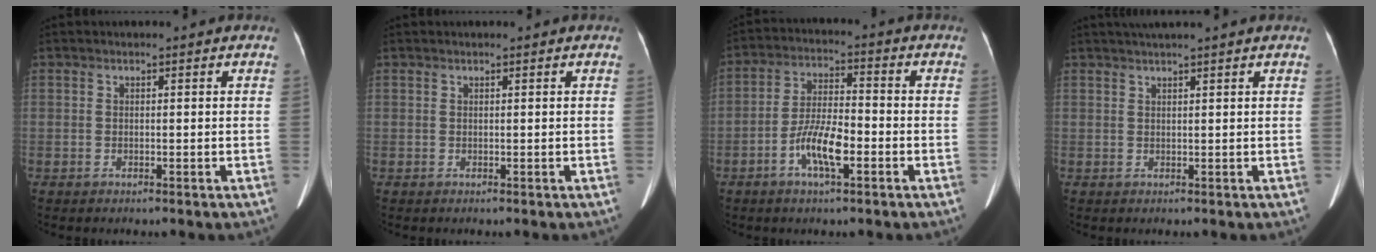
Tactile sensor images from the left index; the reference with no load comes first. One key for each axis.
{"total": 0.0}
{"total": 7.7, "fx": -3.3, "fy": 1.8, "fz": 6.7, "tx": -0.131, "ty": -0.004, "tz": -0.064}
{"total": 5.2, "fx": 4.4, "fy": -0.5, "fz": 2.7, "tx": -0.036, "ty": 0.026, "tz": 0.061}